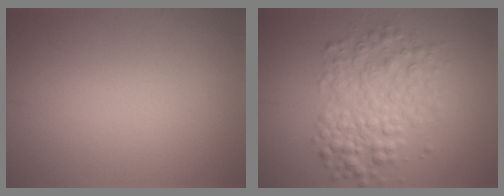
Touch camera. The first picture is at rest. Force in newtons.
{"total": 4.9, "press": 4.9, "slide": 0.1}